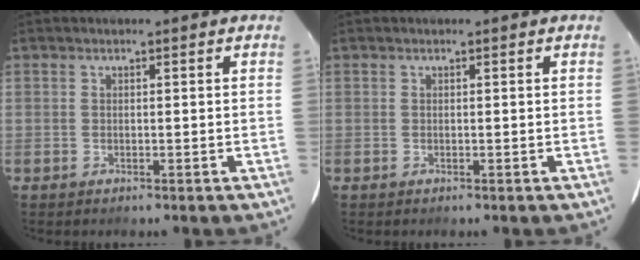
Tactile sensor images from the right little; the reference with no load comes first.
{"total": 0.0}